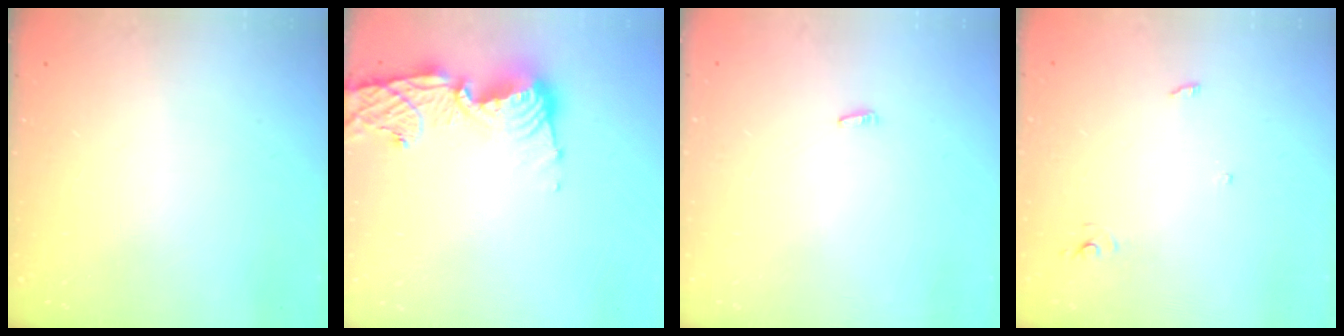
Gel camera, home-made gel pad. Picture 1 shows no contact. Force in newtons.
{"total": 13.3, "press": 13.2, "slide": 1.6}
{"total": 2.1, "press": 1.9, "slide": 0.7}
{"total": 2.4, "press": 2.4, "slide": 0.1}